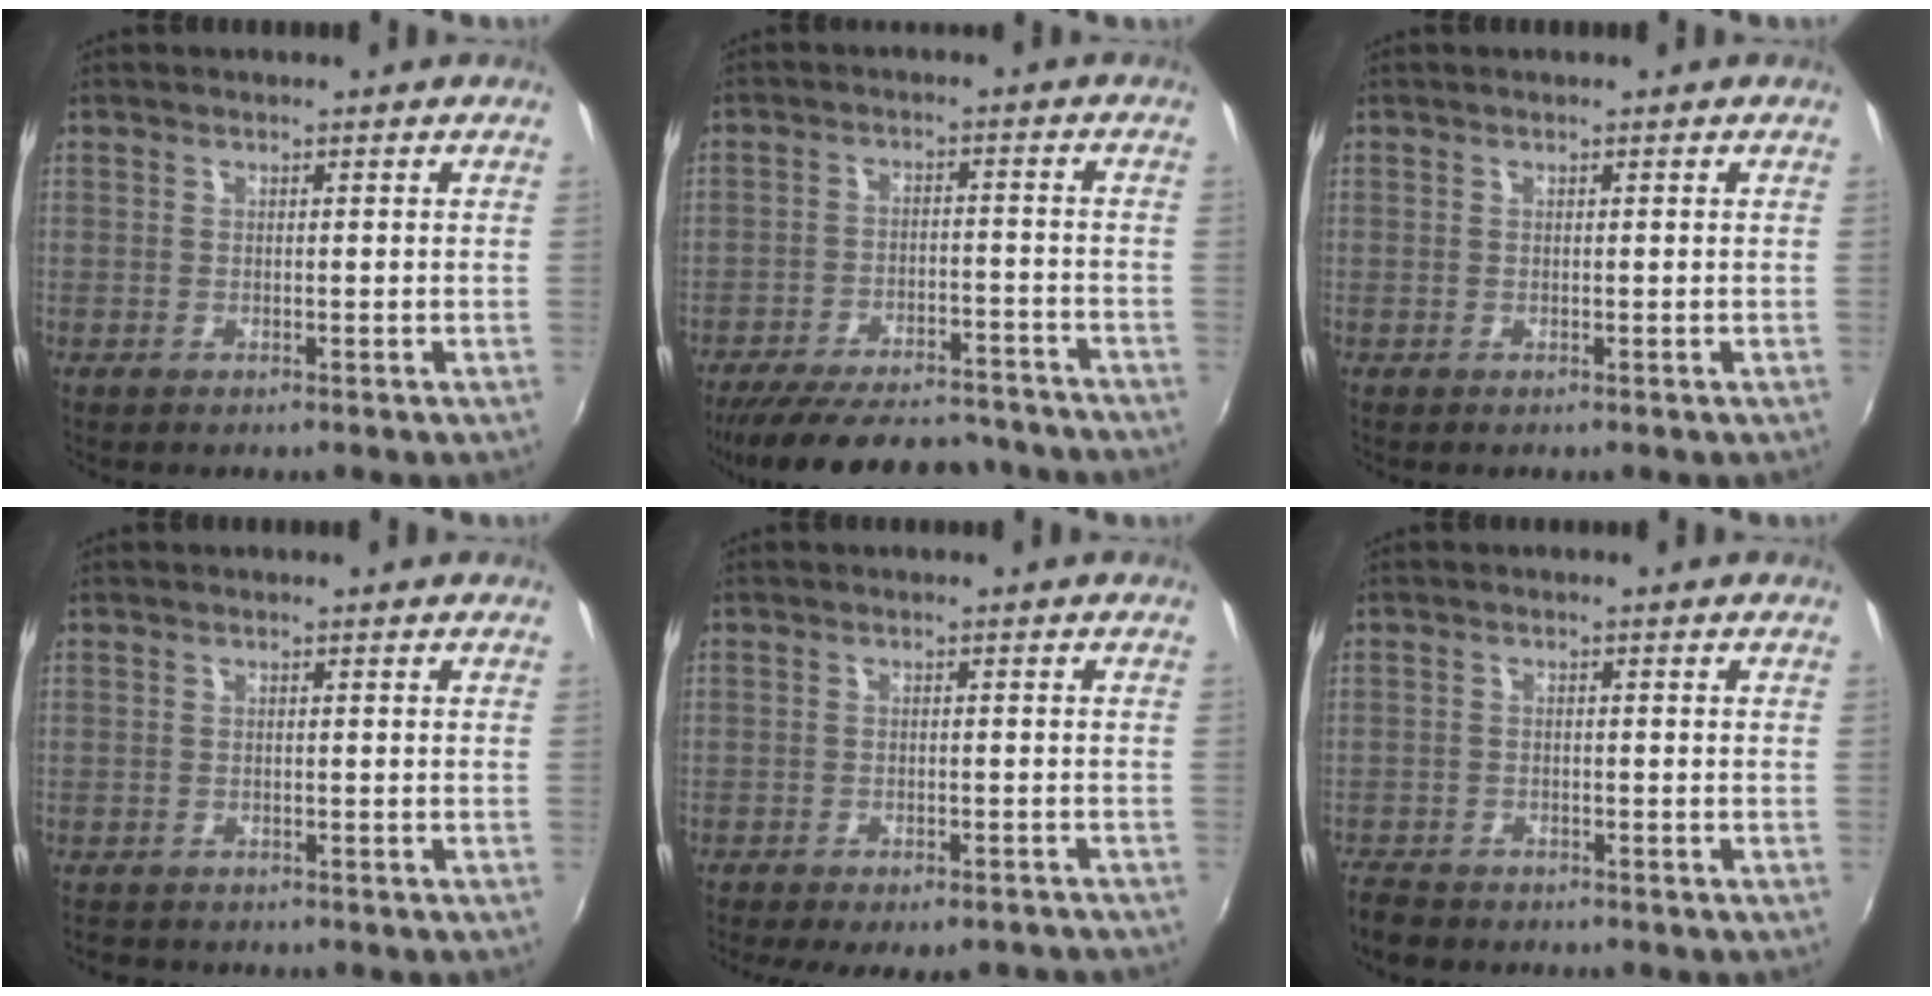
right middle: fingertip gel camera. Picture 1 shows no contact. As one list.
[{"total": 21.7, "force": [-18.9, 6.4, 8.7], "torque": [-0.177, -0.003, -0.257]}, {"total": 0.0}, {"total": 2.4, "force": [-2.1, 1.1, 0.4], "torque": [-0.015, -0.010, -0.033]}, {"total": 11.4, "force": [-9.6, 3.4, 5.0], "torque": [-0.109, -0.021, -0.122]}, {"total": 5.7, "force": [-4.9, 2.5, 1.4], "torque": [-0.055, -0.016, -0.090]}]